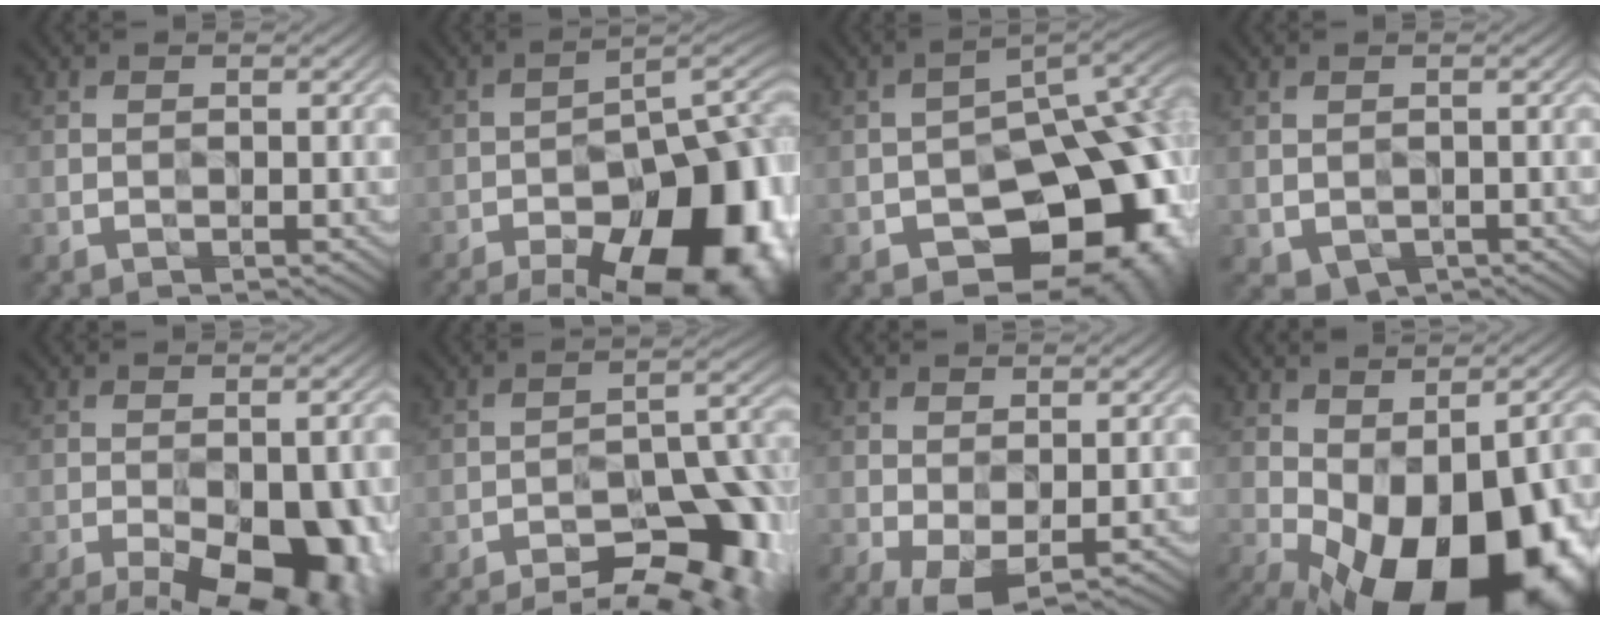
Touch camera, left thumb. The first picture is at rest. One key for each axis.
{"total": 20.9, "fx": -12.3, "fy": 8.7, "fz": 14.4, "tx": -0.150, "ty": -0.002, "tz": -0.153}
{"total": 17.2, "fx": -7.3, "fy": 10.5, "fz": 11.5, "tx": -0.115, "ty": -0.005, "tz": -0.084}
{"total": 2.7, "fx": -0.8, "fy": 2.2, "fz": 1.2, "tx": -0.013, "ty": -0.011, "tz": -0.010}
{"total": 18.4, "fx": -9.8, "fy": 8.6, "fz": 12.9, "tx": -0.146, "ty": -0.016, "tz": -0.108}
{"total": 15.6, "fx": -11.1, "fy": 5.3, "fz": 9.6, "tx": -0.101, "ty": 0.010, "tz": -0.146}
{"total": 4.8, "fx": -0.8, "fy": 2.7, "fz": 3.9, "tx": -0.086, "ty": -0.001, "tz": -0.017}
{"total": 20.6, "fx": -7.8, "fy": 11.7, "fz": 15.1, "tx": -0.204, "ty": -0.044, "tz": -0.074}